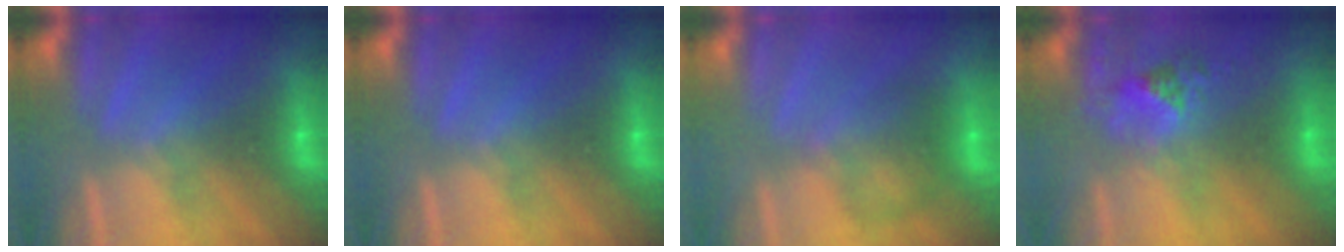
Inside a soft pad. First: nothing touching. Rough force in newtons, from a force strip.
{"total": 0.0}
{"total": 2.0}
{"total": 2.4}